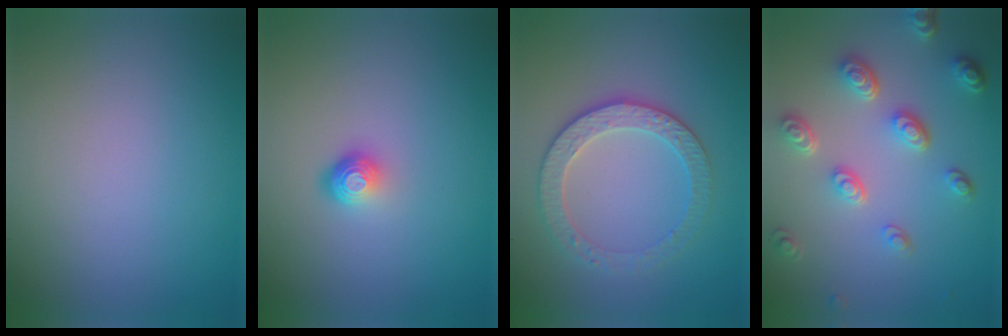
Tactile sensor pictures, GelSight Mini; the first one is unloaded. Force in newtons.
{"total": 1.8, "press": 1.2, "slide": 1.3}
{"total": 3.4, "press": 3.4, "slide": 0.5}
{"total": 4.9, "press": 3.7, "slide": 3.2}